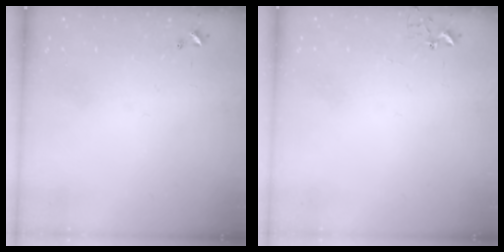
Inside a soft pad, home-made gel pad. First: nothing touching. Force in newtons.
{"total": 2.7, "press": 2.7, "slide": 0.3}